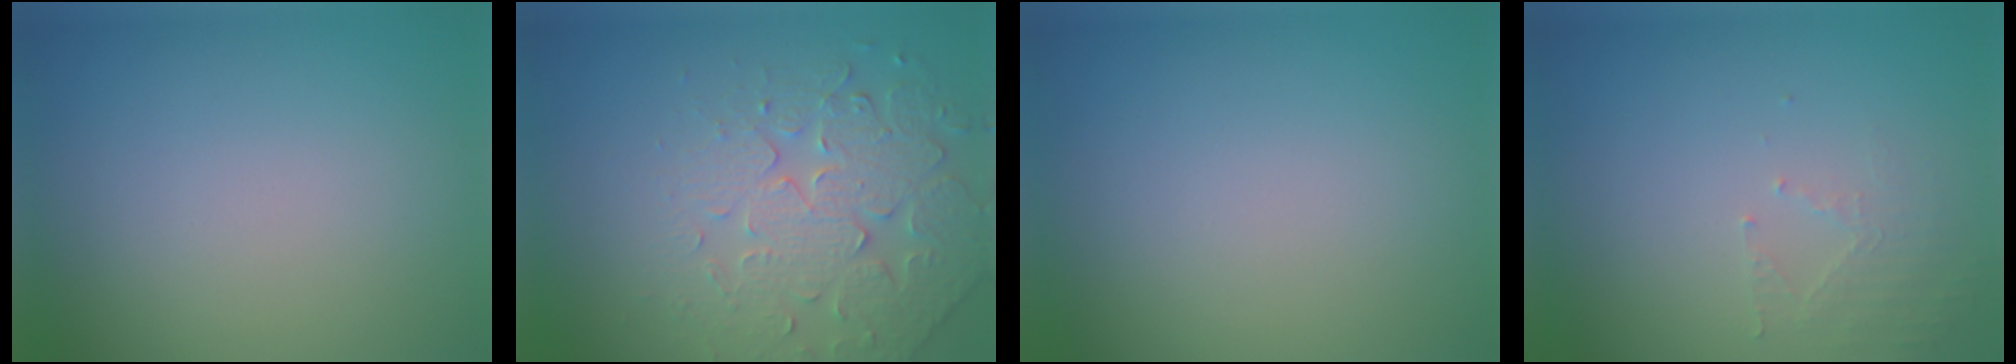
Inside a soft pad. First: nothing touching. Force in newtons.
{"total": 4.5, "press": 4.4, "slide": 0.9}
{"total": 0.0}
{"total": 1.7, "press": 1.7, "slide": 0.3}